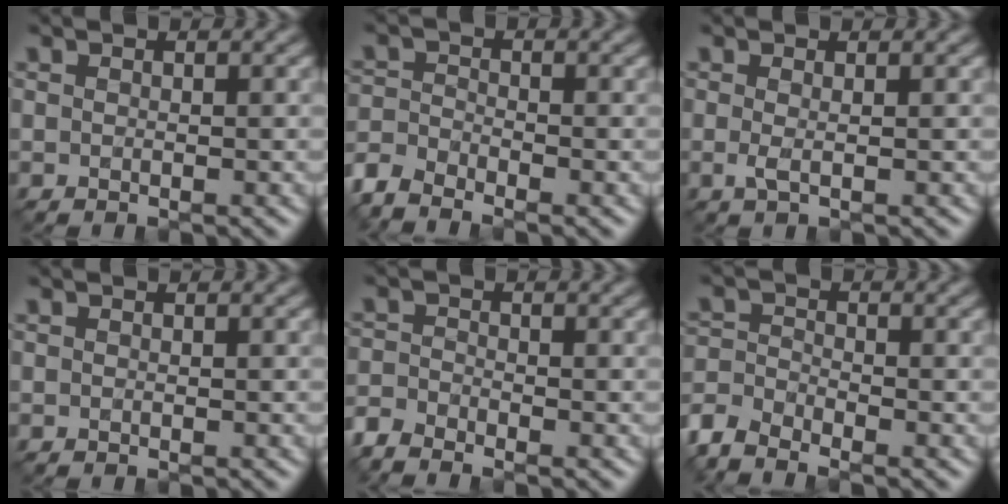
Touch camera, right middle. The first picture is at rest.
{"total": 3.6, "force": [-3.1, 1.1, 1.4], "torque": [-0.032, -0.008, -0.076]}
{"total": 1.1, "force": [0.0, 0.2, 1.1], "torque": [-0.025, -0.003, -0.001]}
{"total": 0.0}
{"total": 2.5, "force": [-2.3, 0.6, 0.8], "torque": [-0.020, -0.008, -0.061]}
{"total": 4.0, "force": [-3.3, 1.4, 1.7], "torque": [-0.037, -0.006, -0.081]}